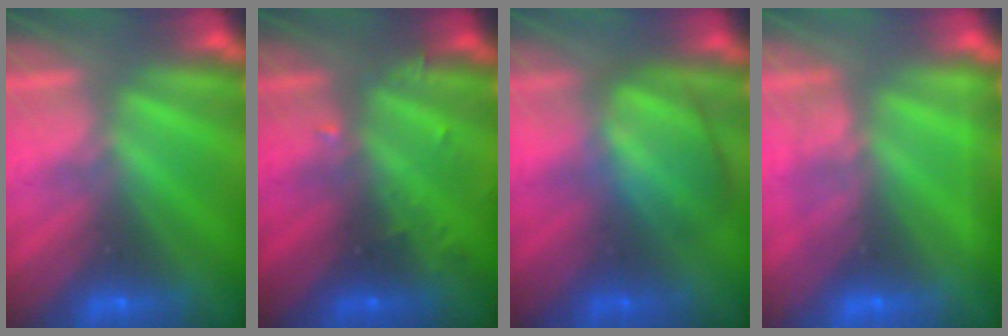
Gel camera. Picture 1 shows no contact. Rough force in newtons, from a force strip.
{"total": 2.9}
{"total": 2.9}
{"total": 2.2}